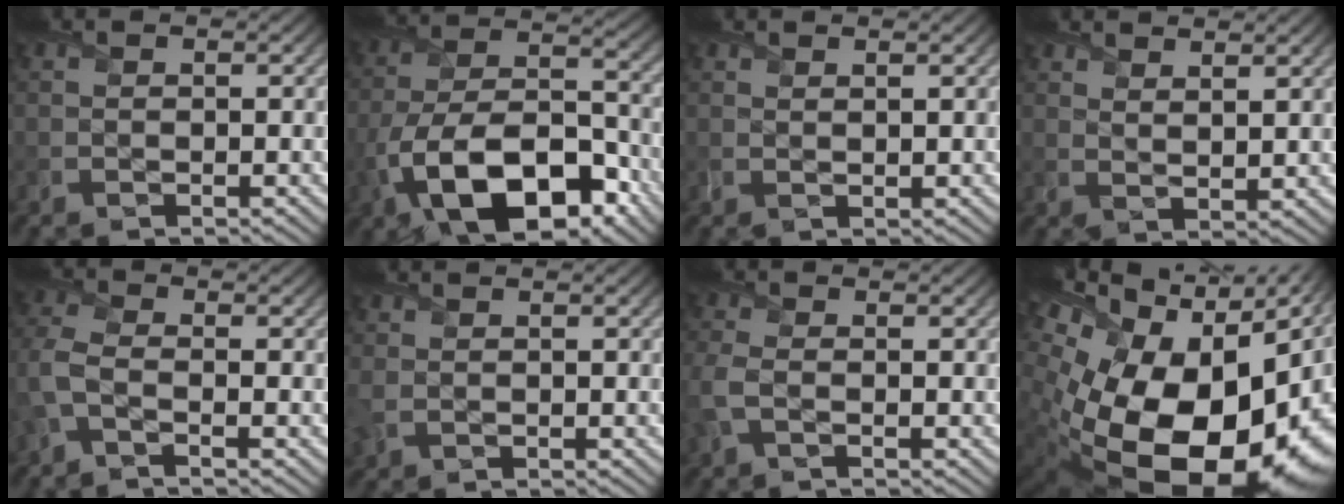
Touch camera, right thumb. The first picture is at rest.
{"total": 15.6, "force": [-7.5, 8.1, 11.0], "torque": [-0.216, -0.025, -0.137]}
{"total": 1.0, "force": [0.9, 0.0, 0.3], "torque": [-0.012, 0.001, 0.017]}
{"total": 3.6, "force": [3.1, 0.7, 1.7], "torque": [-0.024, -0.008, 0.054]}
{"total": 3.6, "force": [-1.5, 1.4, 2.9], "torque": [-0.086, -0.002, -0.047]}
{"total": 2.4, "force": [0.0, 1.7, 1.7], "torque": [-0.065, -0.002, -0.003]}
{"total": 3.3, "force": [-0.8, 1.7, 2.7], "torque": [-0.085, -0.003, -0.025]}
{"total": 23.4, "force": [-2.6, 15.6, 17.3], "torque": [-0.335, -0.066, -0.015]}